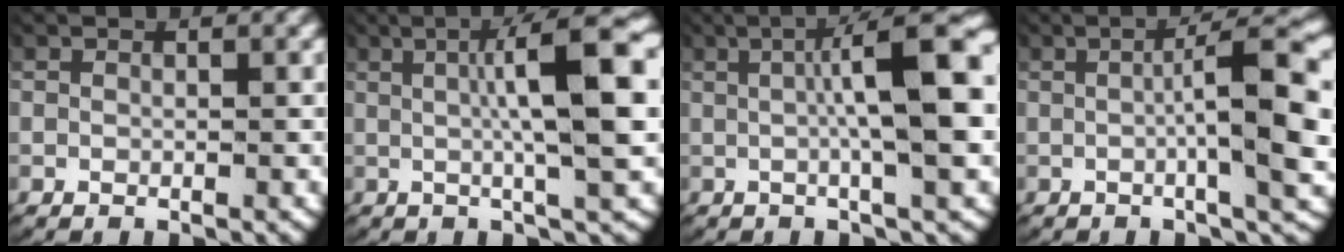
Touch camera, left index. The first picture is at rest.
{"total": 8.0, "force": [1.8, 1.5, 7.6], "torque": [-0.122, 0.013, 0.027]}
{"total": 9.0, "force": [1.7, 2.5, 8.5], "torque": [-0.122, 0.018, 0.021]}
{"total": 6.5, "force": [0.2, 1.1, 6.4], "torque": [-0.091, 0.008, 0.000]}